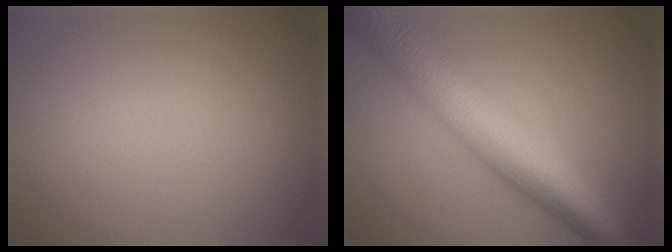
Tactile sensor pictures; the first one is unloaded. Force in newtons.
{"total": 9.2, "press": 9.2, "slide": 0.1}